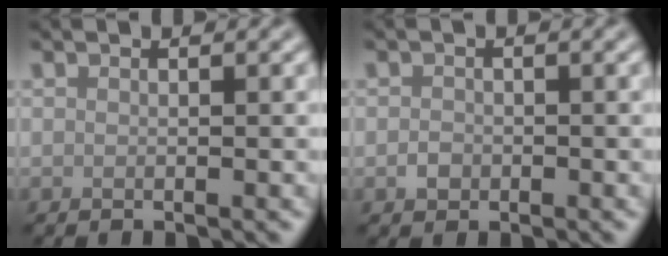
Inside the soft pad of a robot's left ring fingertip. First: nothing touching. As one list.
[{"total": 1.1, "force": [-0.4, 0.9, 0.4], "torque": [-0.005, -0.002, -0.009]}]